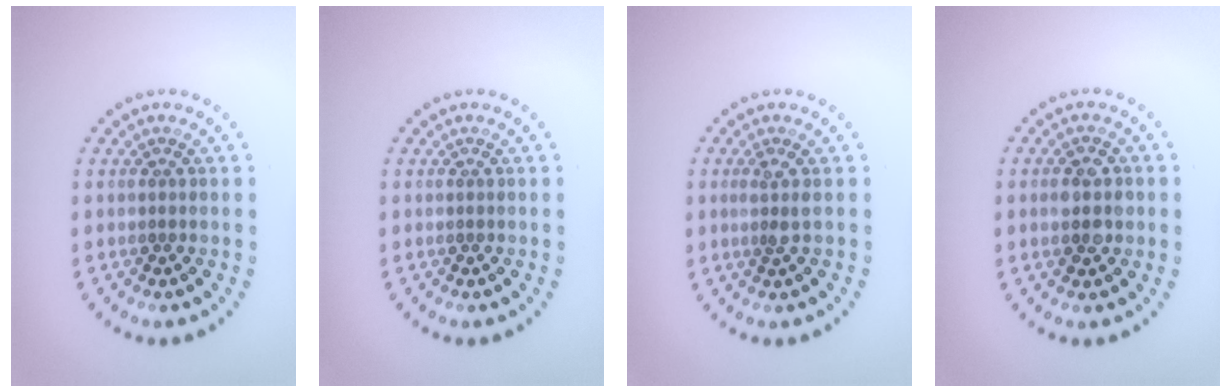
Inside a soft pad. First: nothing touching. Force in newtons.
{"total": 0.0}
{"total": 1.4, "press": 1.1, "slide": 0.8}
{"total": 2.8, "press": 2.8, "slide": 0.2}